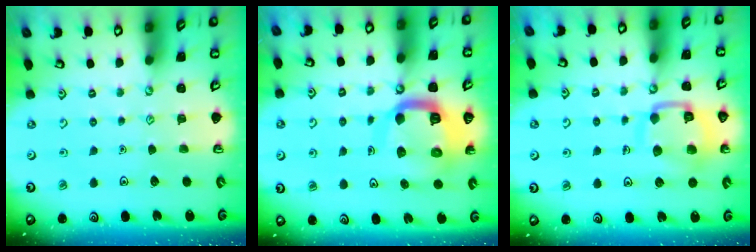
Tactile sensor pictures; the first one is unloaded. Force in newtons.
{"total": 13.8, "press": 13.8, "slide": 1.5}
{"total": 13.0, "press": 12.9, "slide": 1.3}